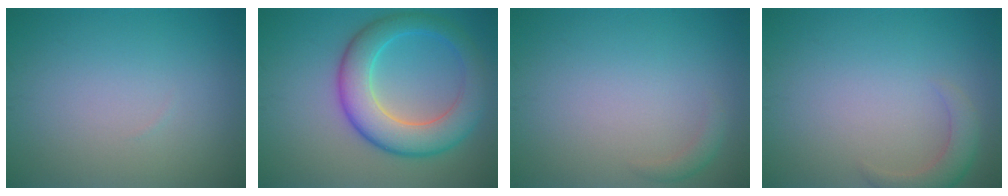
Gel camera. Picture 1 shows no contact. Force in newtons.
{"total": 7.4, "press": 7.4, "slide": 0.2}
{"total": 1.0, "press": 1.0, "slide": 0.0}
{"total": 2.5, "press": 2.5, "slide": 0.3}